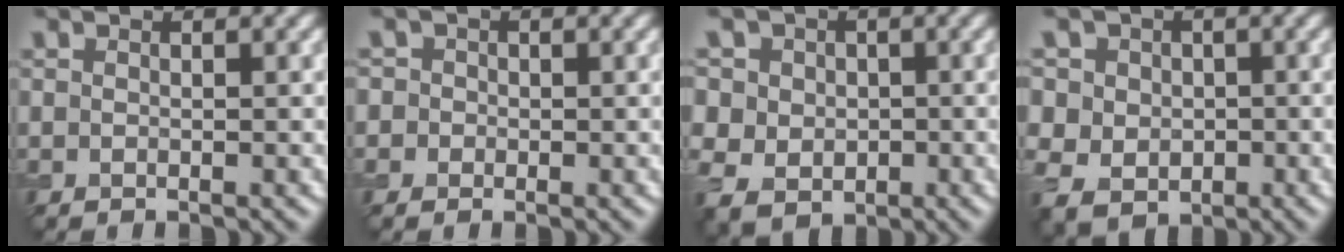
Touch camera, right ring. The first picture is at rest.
{"total": 1.8, "force": [0.3, 1.7, 0.4], "torque": [0.018, 0.011, -0.019]}
{"total": 8.7, "force": [1.9, 7.8, 3.4], "torque": [-0.089, 0.025, 0.014]}
{"total": 7.9, "force": [1.6, 7.1, 3.0], "torque": [-0.075, 0.025, 0.007]}